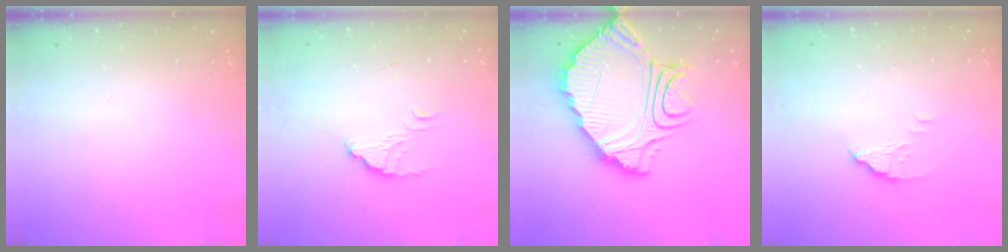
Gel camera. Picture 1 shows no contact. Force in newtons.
{"total": 3.8, "press": 3.8, "slide": 0.2}
{"total": 17.4, "press": 17.3, "slide": 1.4}
{"total": 2.2, "press": 2.2, "slide": 0.1}